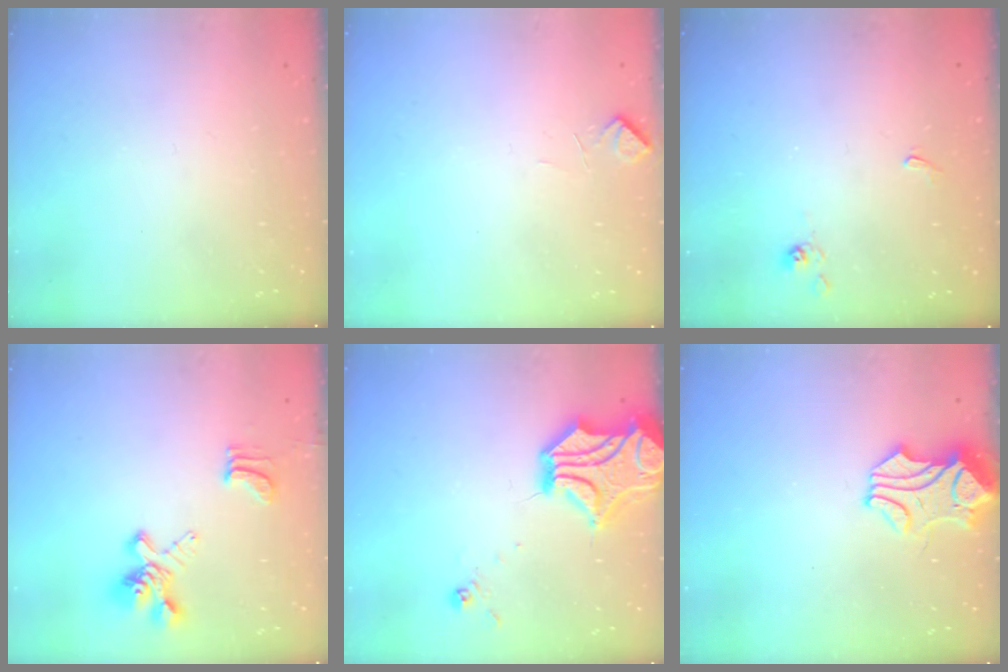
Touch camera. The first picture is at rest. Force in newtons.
{"total": 2.2, "press": 2.0, "slide": 0.9}
{"total": 2.6, "press": 2.6, "slide": 0.4}
{"total": 4.6, "press": 4.3, "slide": 1.7}
{"total": 7.1, "press": 6.7, "slide": 2.4}
{"total": 0.9, "press": 0.1, "slide": 0.9}